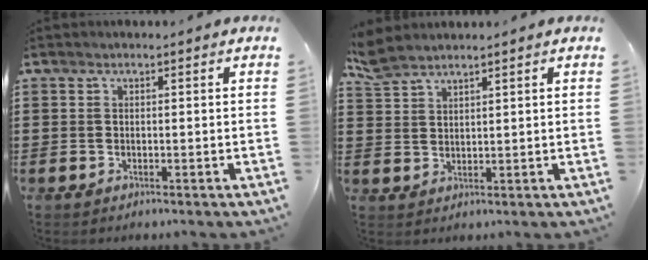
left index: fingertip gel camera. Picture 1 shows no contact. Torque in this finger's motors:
{"motor_torque": [0.50, 0.45, 0.21, 0.03]}